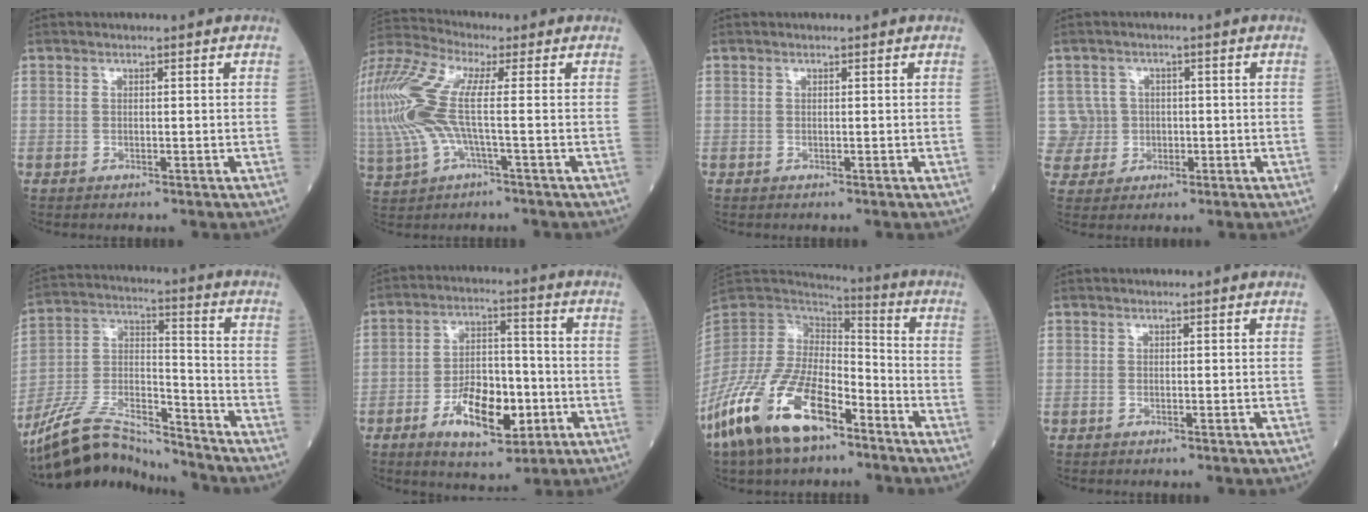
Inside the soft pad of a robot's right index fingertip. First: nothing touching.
{"total": 17.6, "force": [0.3, 5.8, 16.6], "torque": [-0.414, 0.018, 0.000]}
{"total": 0.0}
{"total": 5.0, "force": [0.2, 5.0, -0.5], "torque": [0.022, 0.016, 0.009]}
{"total": 15.0, "force": [-14.0, 2.2, 4.8], "torque": [-0.094, 0.022, -0.259]}
{"total": 10.9, "force": [-4.1, 4.9, 8.8], "torque": [-0.159, 0.007, -0.065]}
{"total": 18.6, "force": [-11.4, 7.4, 12.7], "torque": [-0.278, -0.017, -0.220]}
{"total": 0.0}